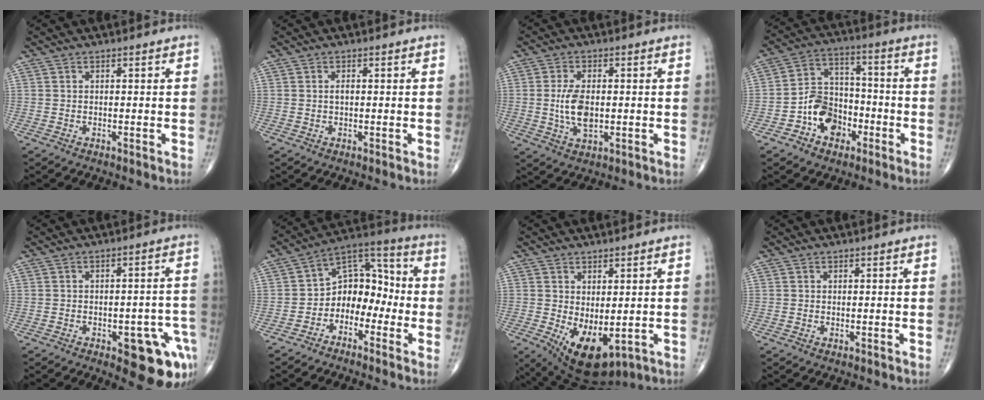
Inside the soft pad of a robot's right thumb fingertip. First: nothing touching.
{"total": 0.9, "force": [0.0, 0.5, 0.8], "torque": [-0.011, 0.001, -0.001]}
{"total": 7.1, "force": [-0.2, 3.7, 6.1], "torque": [-0.120, -0.005, -0.001]}
{"total": 11.0, "force": [-4.5, 8.2, 5.6], "torque": [-0.060, 0.047, -0.083]}
{"total": 12.4, "force": [-5.5, 5.0, 9.9], "torque": [-0.074, 0.033, -0.058]}
{"total": 10.3, "force": [-3.3, 7.6, 6.2], "torque": [-0.059, 0.068, -0.072]}
{"total": 9.8, "force": [-1.8, 4.9, 8.2], "torque": [-0.121, -0.010, -0.004]}
{"total": 0.0}